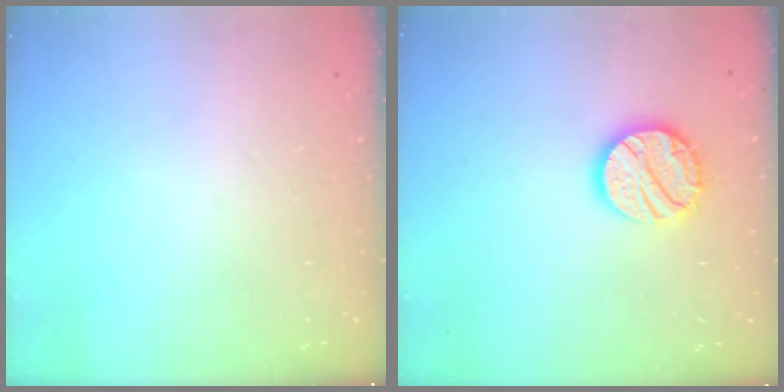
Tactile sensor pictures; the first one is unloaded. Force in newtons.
{"total": 14.6, "press": 14.6, "slide": 1.1}